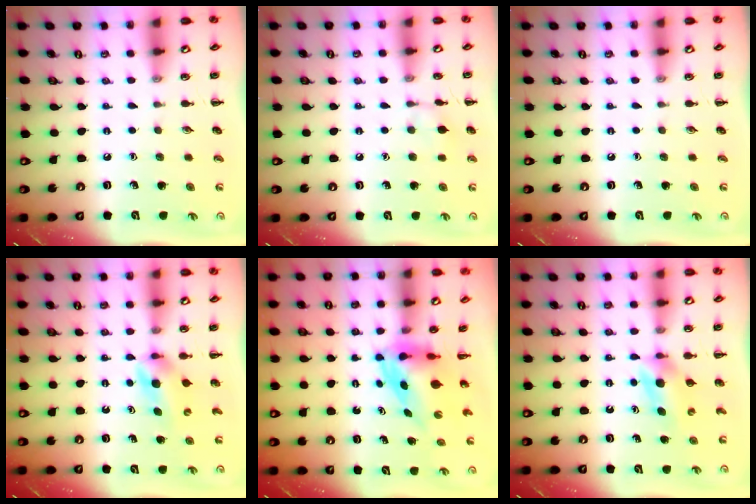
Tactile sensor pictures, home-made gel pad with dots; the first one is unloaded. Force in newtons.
{"total": 7.1, "press": 6.9, "slide": 1.9}
{"total": 0.0}
{"total": 3.9, "press": 3.8, "slide": 1.0}
{"total": 3.9, "press": 3.8, "slide": 1.0}
{"total": 3.9, "press": 3.7, "slide": 0.9}